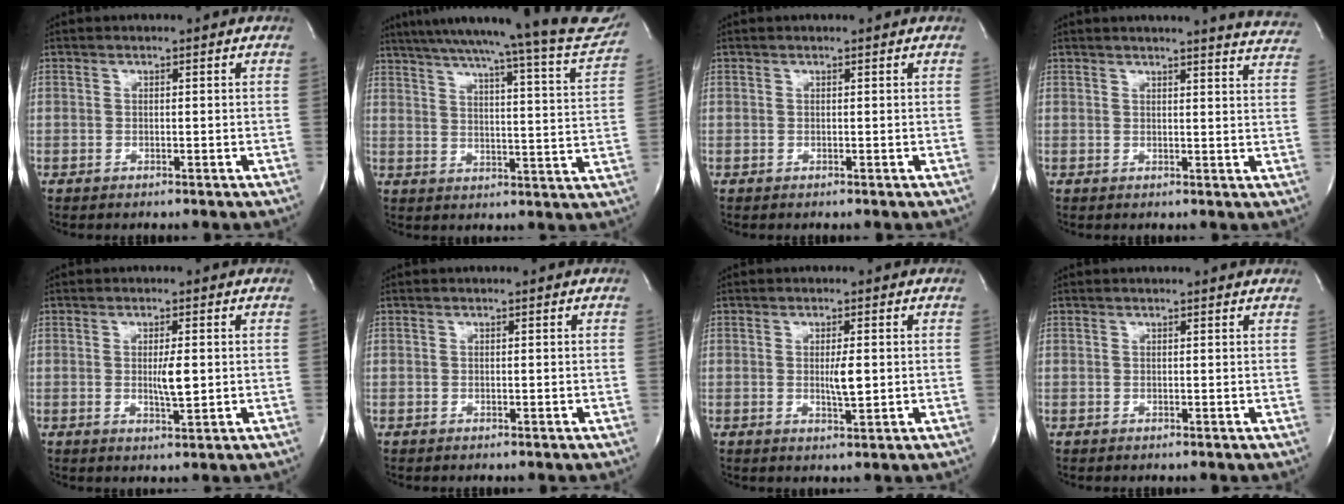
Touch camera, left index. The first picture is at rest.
{"total": 27.0, "force": [24.0, 0.4, 12.4], "torque": [-0.191, -0.058, 0.299]}
{"total": 0.8, "force": [0.8, 0.0, 0.2], "torque": [-0.007, 0.005, 0.010]}
{"total": 12.6, "force": [12.1, 0.4, 3.5], "torque": [-0.033, -0.061, 0.111]}
{"total": 3.4, "force": [0.1, 0.6, 3.4], "torque": [-0.059, -0.005, 0.003]}
{"total": 0.0}
{"total": 3.1, "force": [0.1, 0.5, 3.0], "torque": [-0.054, -0.005, 0.003]}
{"total": 3.2, "force": [3.1, 0.2, 0.9], "torque": [-0.015, 0.010, 0.026]}